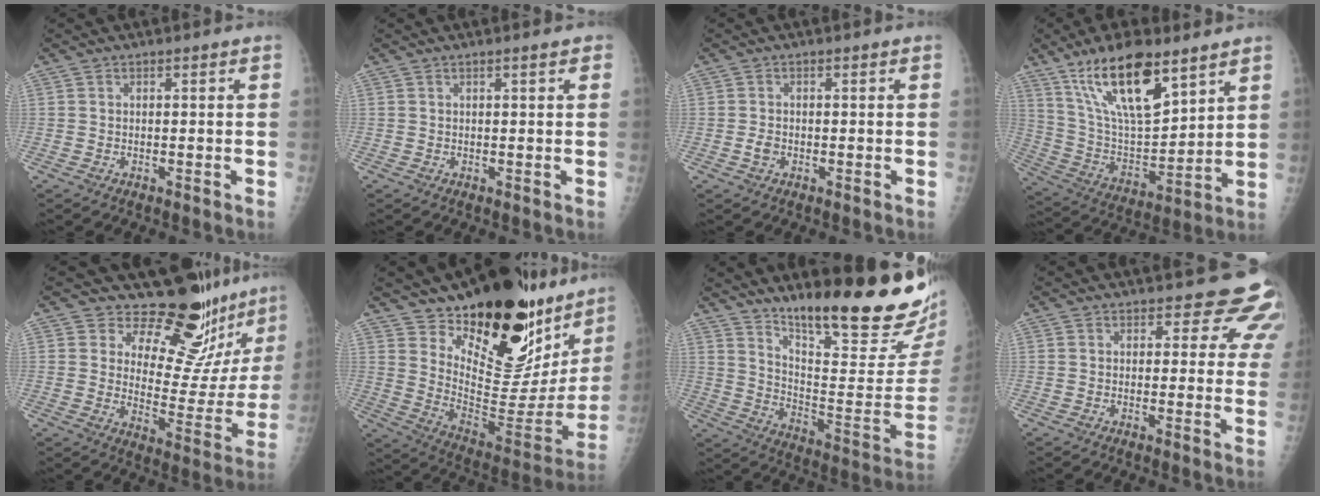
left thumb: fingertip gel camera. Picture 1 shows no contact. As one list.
[{"total": 1.4, "force": [0.9, 0.3, 1.0], "torque": [-0.013, -0.001, 0.009]}, {"total": 1.7, "force": [-0.4, 1.3, 1.0], "torque": [-0.011, 0.003, -0.008]}, {"total": 19.3, "force": [12.1, 7.2, 13.2], "torque": [-0.206, -0.058, 0.231]}, {"total": 19.9, "force": [17.5, 6.3, 7.1], "torque": [-0.040, -0.150, 0.220]}, {"total": 29.4, "force": [21.7, 11.6, 16.1], "torque": [-0.209, -0.134, 0.313]}, {"total": 24.9, "force": [19.1, 3.3, 15.6], "torque": [-0.212, -0.139, 0.286]}, {"total": 7.8, "force": [6.4, 3.9, 2.0], "torque": [0.026, -0.030, 0.048]}]